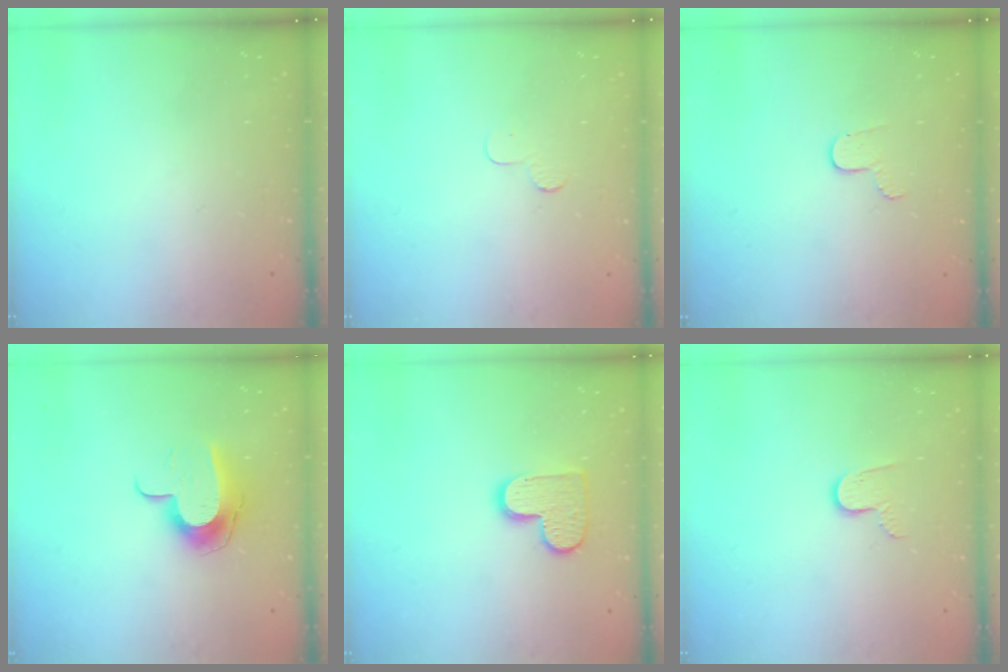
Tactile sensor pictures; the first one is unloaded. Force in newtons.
{"total": 3.7, "press": 3.7, "slide": 0.4}
{"total": 5.1, "press": 5.1, "slide": 0.5}
{"total": 10.8, "press": 10.8, "slide": 0.9}
{"total": 10.5, "press": 10.5, "slide": 0.5}
{"total": 6.1, "press": 6.1, "slide": 0.6}